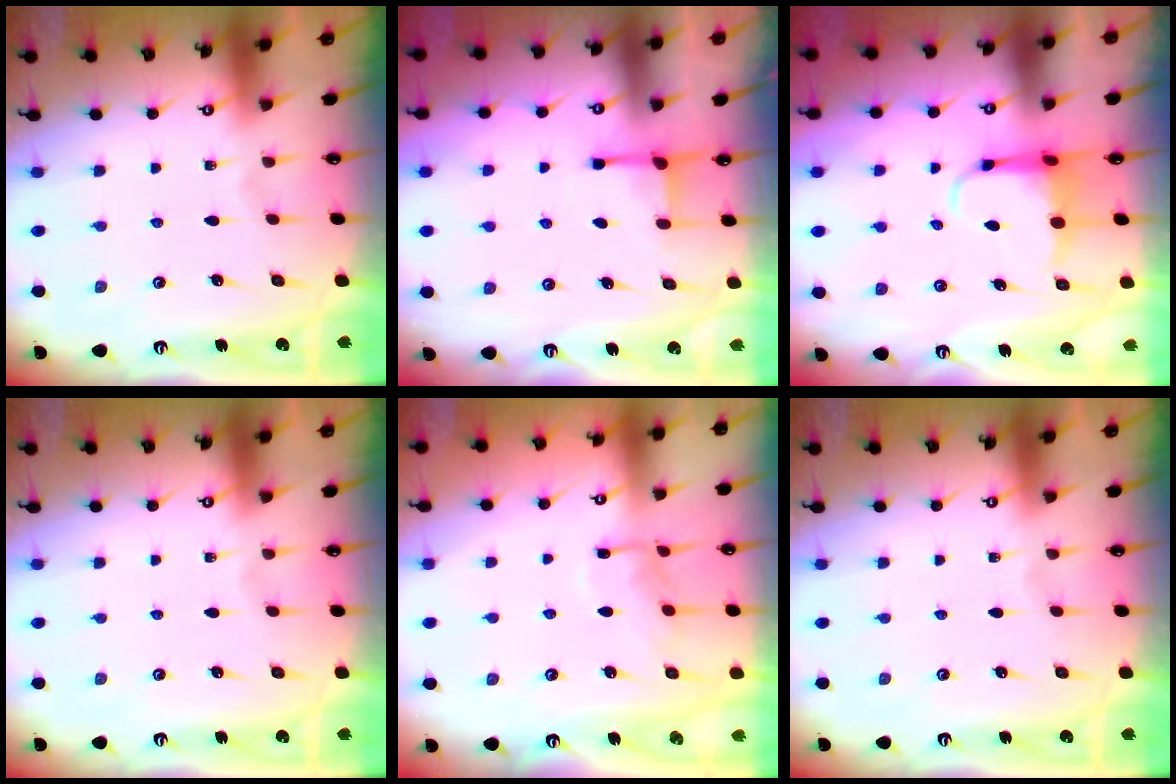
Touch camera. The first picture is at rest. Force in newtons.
{"total": 2.8, "press": 2.8, "slide": 0.6}
{"total": 5.3, "press": 5.1, "slide": 1.3}
{"total": 0.0}
{"total": 7.6, "press": 7.6, "slide": 0.5}
{"total": 0.0}